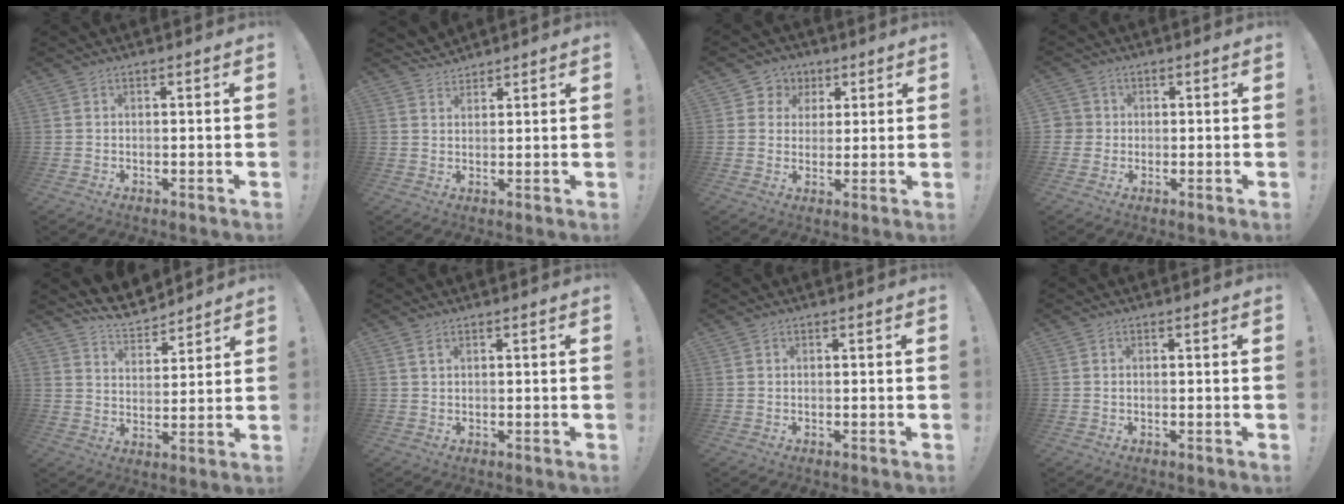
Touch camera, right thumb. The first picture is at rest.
{"total": 4.0, "force": [3.7, 1.5, 0.4], "torque": [-0.010, -0.019, 0.070]}
{"total": 6.4, "force": [1.5, 6.1, 0.9], "torque": [-0.019, -0.007, 0.032]}
{"total": 3.1, "force": [0.2, 3.0, 0.6], "torque": [-0.010, 0.004, 0.003]}
{"total": 8.5, "force": [7.8, 2.8, 1.8], "torque": [-0.046, -0.056, 0.147]}
{"total": 1.8, "force": [0.8, 0.6, 1.4], "torque": [-0.037, 0.006, 0.017]}
{"total": 0.0}
{"total": 0.0}